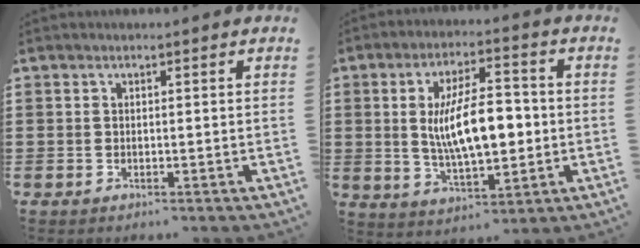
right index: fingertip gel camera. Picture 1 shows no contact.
{"total": 11.1, "force": [0.3, 4.7, 10.0], "torque": [-0.180, 0.005, 0.000]}